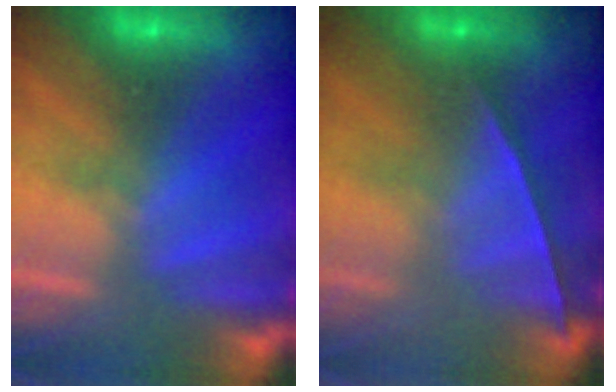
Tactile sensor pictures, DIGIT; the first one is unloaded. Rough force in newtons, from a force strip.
{"total": 1.1}